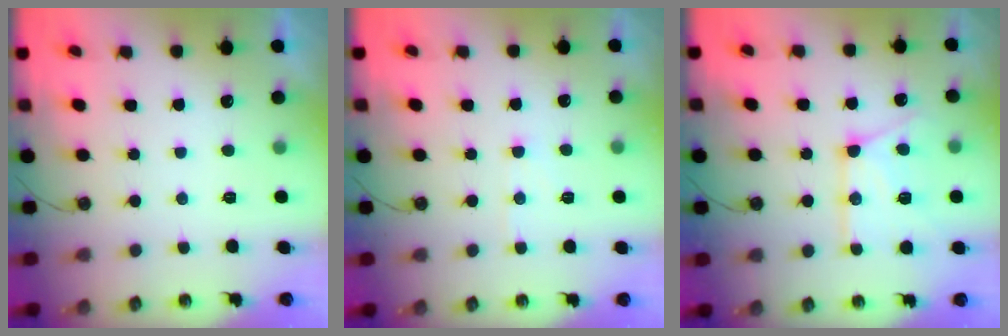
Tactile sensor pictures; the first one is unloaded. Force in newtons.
{"total": 3.9, "press": 3.9, "slide": 0.6}
{"total": 15.1, "press": 15.0, "slide": 1.6}